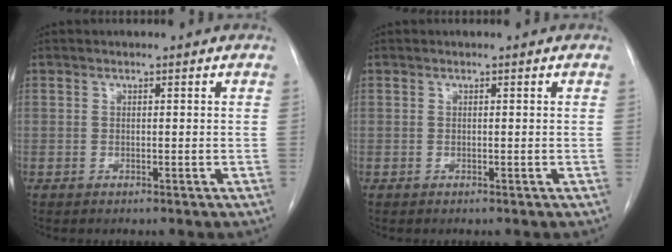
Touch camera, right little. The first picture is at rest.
{"total": 0.0}